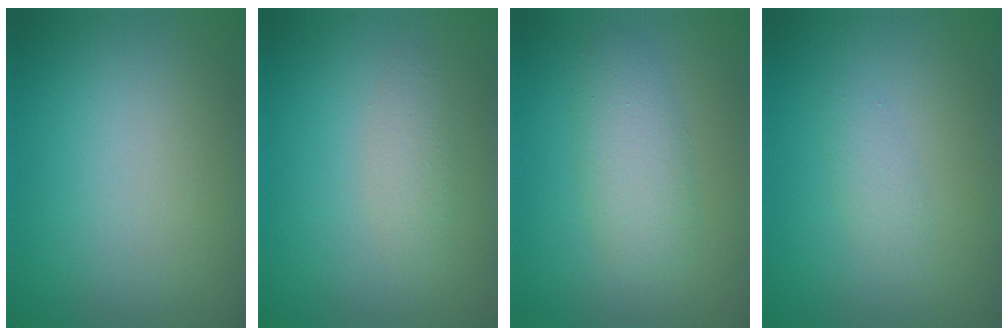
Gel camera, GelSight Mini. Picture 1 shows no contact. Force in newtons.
{"total": 1.6, "press": 1.6, "slide": 0.1}
{"total": 3.3, "press": 3.3, "slide": 0.1}
{"total": 1.3, "press": 1.3, "slide": 0.1}